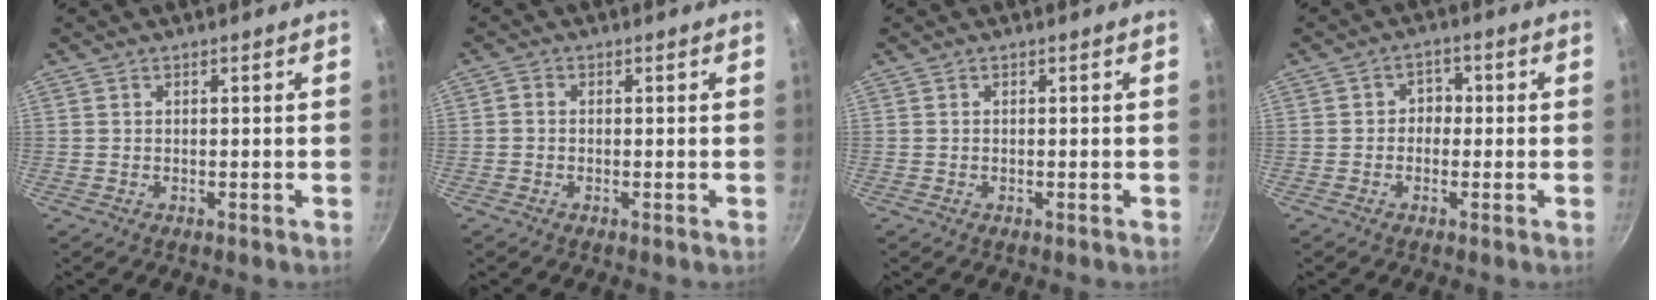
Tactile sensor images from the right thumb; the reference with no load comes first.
{"total": 1.2, "force": [-0.4, 0.9, 0.6], "torque": [-0.012, 0.006, -0.011]}
{"total": 0.0}
{"total": 3.1, "force": [-0.5, 2.8, 1.4], "torque": [0.008, 0.011, -0.016]}